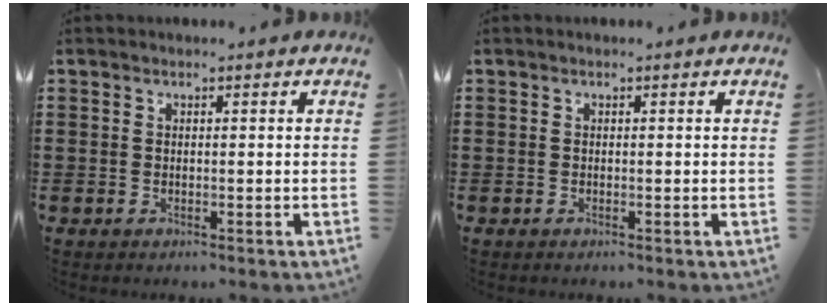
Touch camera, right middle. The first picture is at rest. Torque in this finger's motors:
{"motor_torque": [-0.08, 0.01, 0.03, 0.02]}